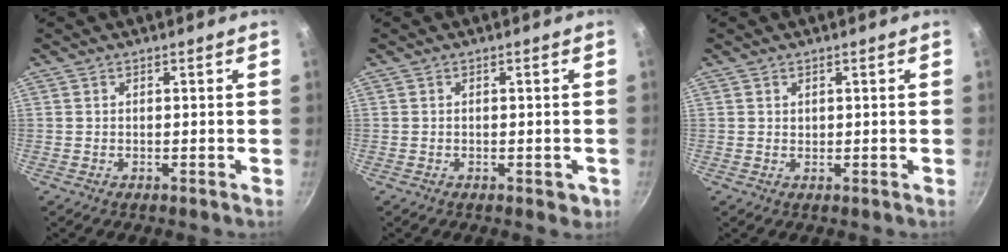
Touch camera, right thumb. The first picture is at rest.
{"total": 2.0, "force": [-0.7, 1.2, 1.5], "torque": [-0.006, 0.002, -0.006]}
{"total": 0.7, "force": [0.4, 0.5, 0.2], "torque": [0.003, -0.003, 0.006]}